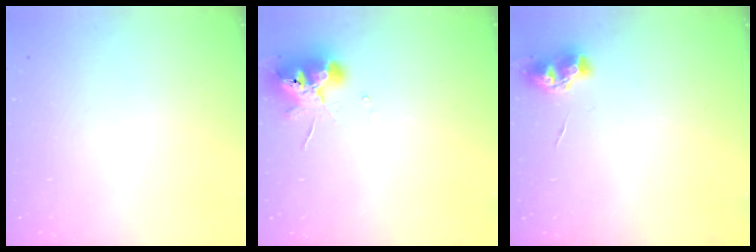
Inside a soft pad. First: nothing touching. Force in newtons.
{"total": 12.5, "press": 12.4, "slide": 2.0}
{"total": 8.0, "press": 7.9, "slide": 0.7}